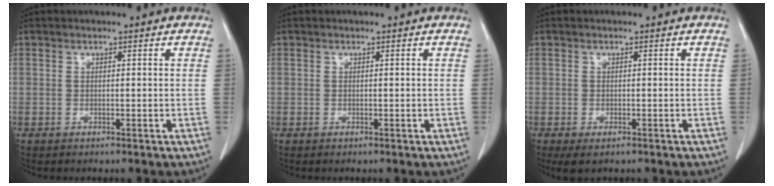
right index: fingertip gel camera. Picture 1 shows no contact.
{"total": 0.0}
{"total": 2.7, "force": [-1.6, 1.1, 1.8], "torque": [-0.035, -0.009, -0.018]}